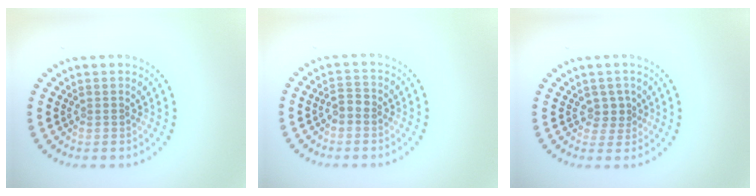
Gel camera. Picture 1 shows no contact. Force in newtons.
{"total": 1.5, "press": 1.4, "slide": 0.3}
{"total": 1.7, "press": 1.3, "slide": 1.0}